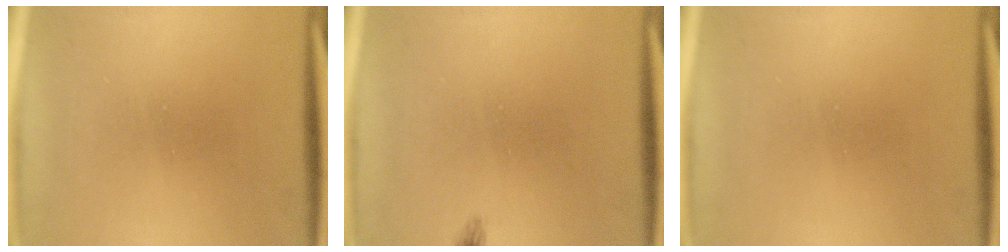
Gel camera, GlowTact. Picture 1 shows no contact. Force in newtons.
{"total": 0.9}
{"total": 0.0}